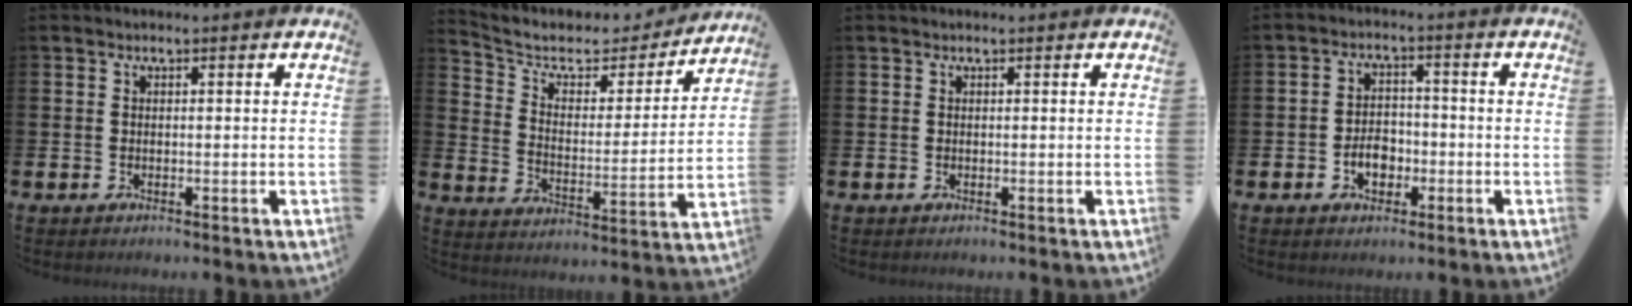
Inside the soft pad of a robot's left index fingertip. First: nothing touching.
{"total": 6.9, "force": [5.8, 3.0, 2.3], "torque": [-0.069, -0.042, 0.092]}
{"total": 0.0}
{"total": 3.9, "force": [-1.4, 2.7, 2.4], "torque": [-0.024, -0.006, -0.032]}